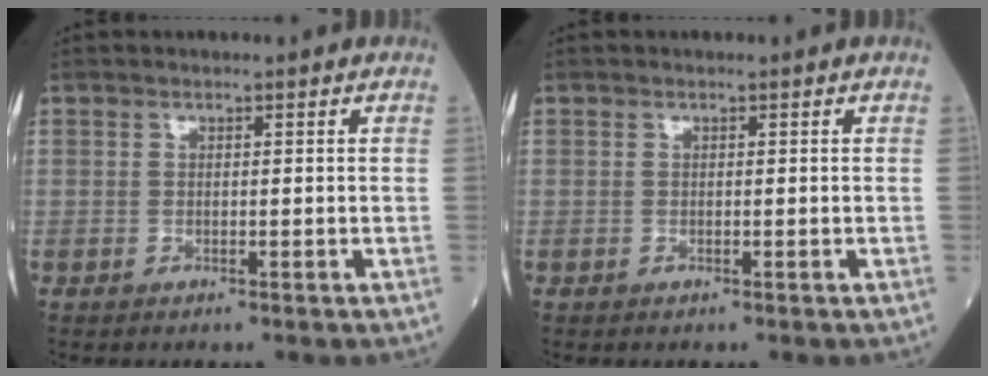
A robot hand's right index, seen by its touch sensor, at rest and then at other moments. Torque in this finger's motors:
{"motor_torque": [-0.01, 0.01, -0.02, -0.01]}